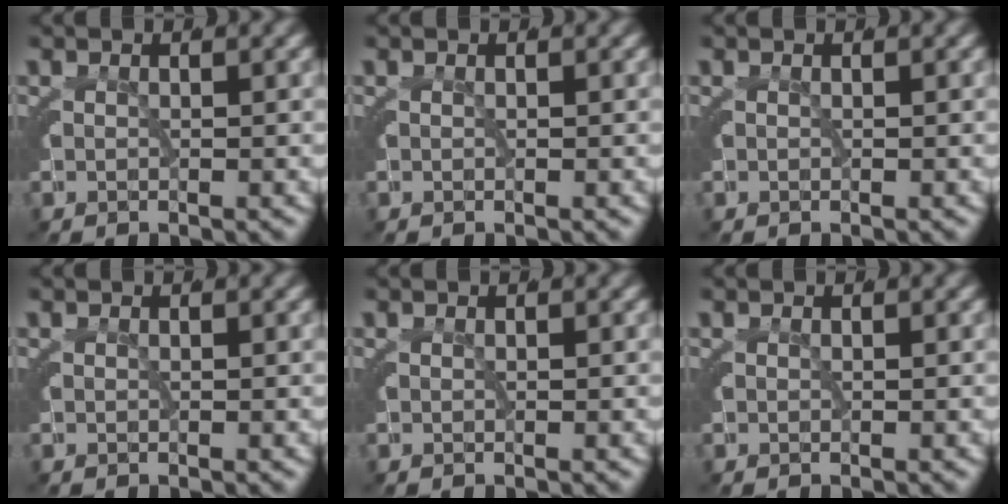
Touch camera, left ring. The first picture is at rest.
{"total": 0.0}
{"total": 0.0}
{"total": 0.0}
{"total": 0.0}
{"total": 0.0}